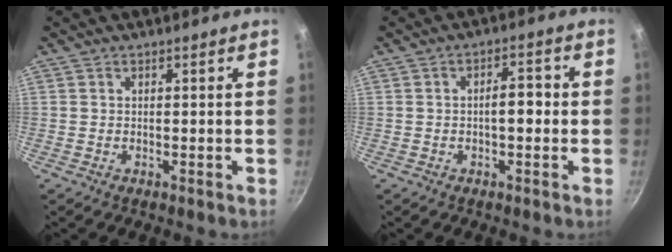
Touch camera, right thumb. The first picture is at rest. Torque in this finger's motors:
{"motor_torque": [0.69, 0.81, 0.54, -0.35, 0.01]}